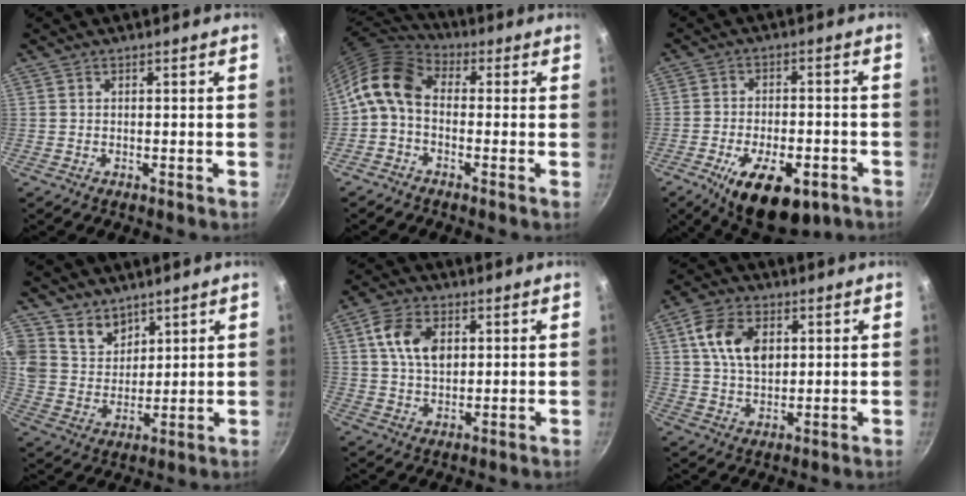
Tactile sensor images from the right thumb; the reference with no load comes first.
{"total": 9.5, "force": [-0.7, 6.5, 6.9], "torque": [-0.130, 0.036, -0.036]}
{"total": 14.8, "force": [-7.3, 7.0, 10.8], "torque": [-0.155, 0.016, -0.104]}
{"total": 9.6, "force": [6.4, 6.7, 2.2], "torque": [-0.011, -0.041, 0.123]}
{"total": 9.1, "force": [2.4, 5.9, 6.4], "torque": [-0.107, 0.000, 0.041]}
{"total": 10.4, "force": [2.8, 6.8, 7.4], "torque": [-0.121, -0.002, 0.050]}